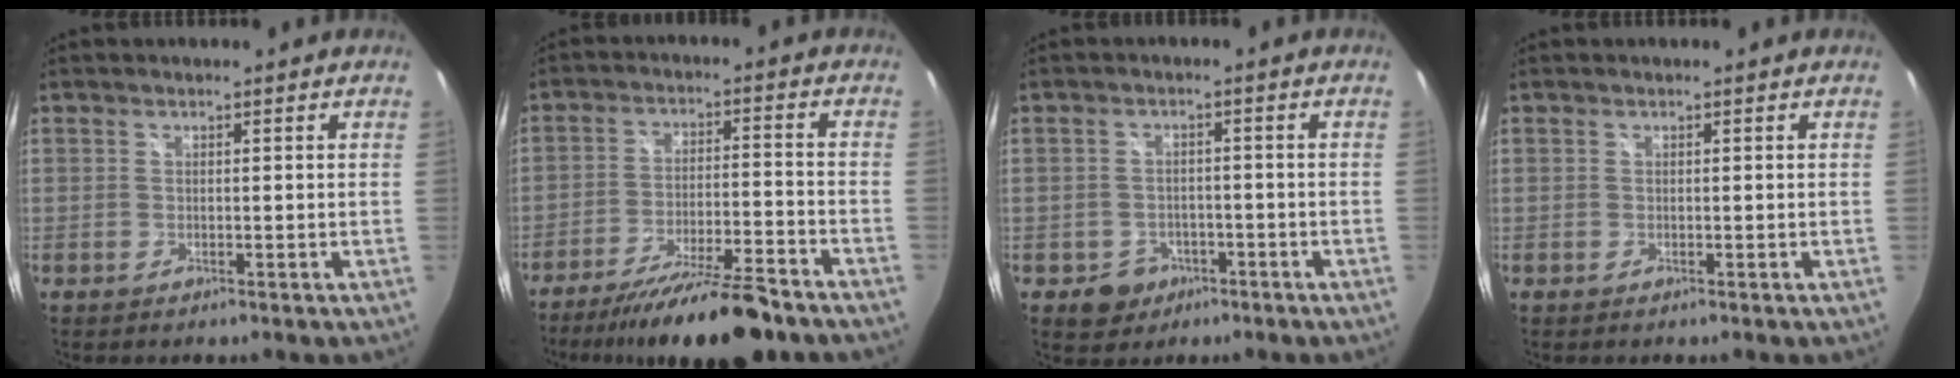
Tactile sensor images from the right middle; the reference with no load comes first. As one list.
[{"total": 15.7, "force": [-13.2, 2.0, 8.3], "torque": [-0.160, -0.023, -0.205]}, {"total": 4.9, "force": [-2.5, 4.2, 0.7], "torque": [-0.029, 0.009, -0.026]}, {"total": 0.0}]